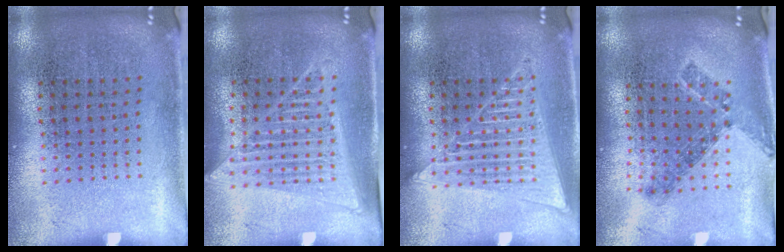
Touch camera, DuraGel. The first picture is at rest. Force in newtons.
{"total": 1.3, "press": 1.2, "slide": 0.5}
{"total": 2.7, "press": 2.7, "slide": 0.4}
{"total": 0.8, "press": 0.8, "slide": 0.3}